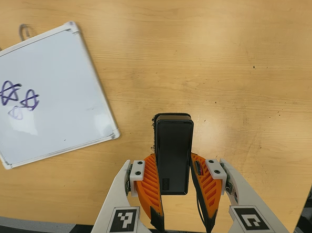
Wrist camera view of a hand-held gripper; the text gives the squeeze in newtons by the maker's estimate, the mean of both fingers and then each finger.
{"total": 4.8, "left": 3.2, "right": 6.4}